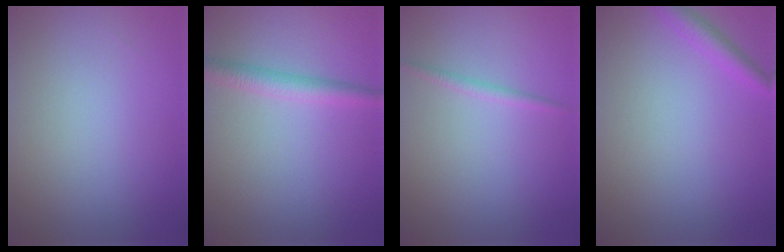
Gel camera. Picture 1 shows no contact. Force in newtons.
{"total": 2.7, "press": 2.7, "slide": 0.0}
{"total": 1.1, "press": 1.1, "slide": 0.0}
{"total": 1.8, "press": 1.7, "slide": 0.1}